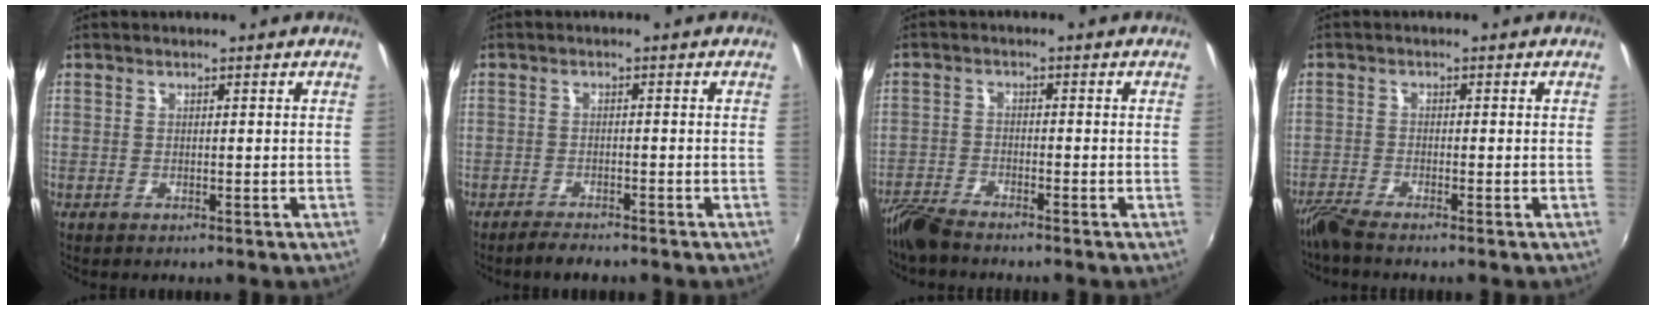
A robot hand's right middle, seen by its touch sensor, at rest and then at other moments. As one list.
[{"total": 2.5, "force": [-2.3, 0.3, 0.8], "torque": [-0.029, -0.006, -0.045]}, {"total": 5.3, "force": [-4.8, 0.9, 2.1], "torque": [-0.060, -0.014, -0.098]}, {"total": 3.8, "force": [-3.4, 0.1, 1.7], "torque": [-0.053, -0.013, -0.069]}]